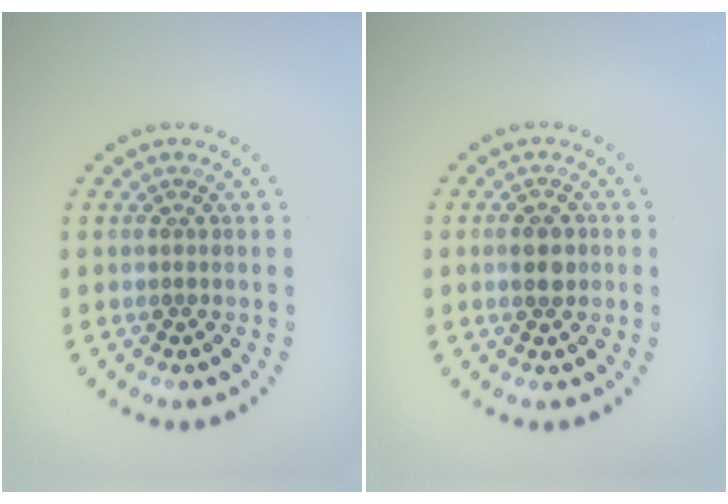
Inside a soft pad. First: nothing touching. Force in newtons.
{"total": 2.7, "press": 2.7, "slide": 0.0}